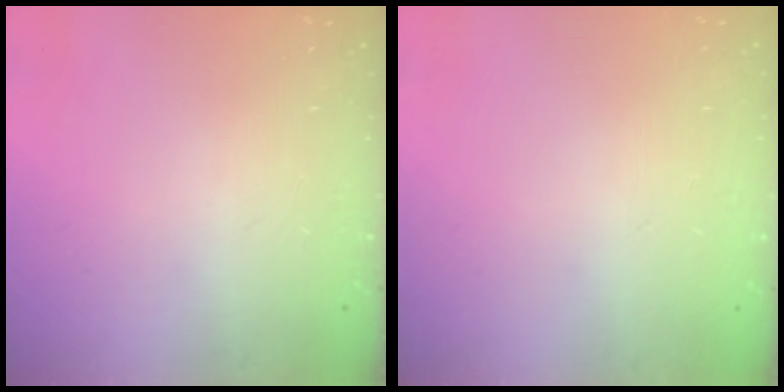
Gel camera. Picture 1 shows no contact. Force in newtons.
{"total": 0.0}